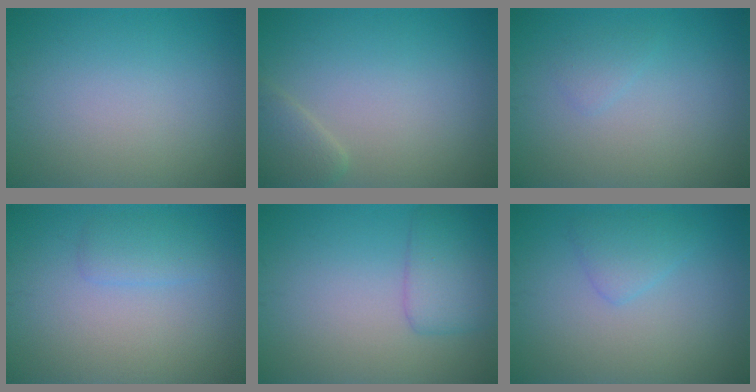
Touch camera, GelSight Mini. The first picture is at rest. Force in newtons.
{"total": 2.0, "press": 2.0, "slide": 0.2}
{"total": 0.9, "press": 0.9, "slide": 0.0}
{"total": 1.6, "press": 1.6, "slide": 0.2}
{"total": 3.1, "press": 3.1, "slide": 0.1}
{"total": 1.8, "press": 1.8, "slide": 0.2}